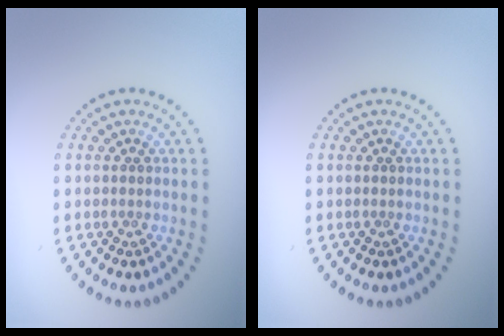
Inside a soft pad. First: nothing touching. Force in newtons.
{"total": 0.0}